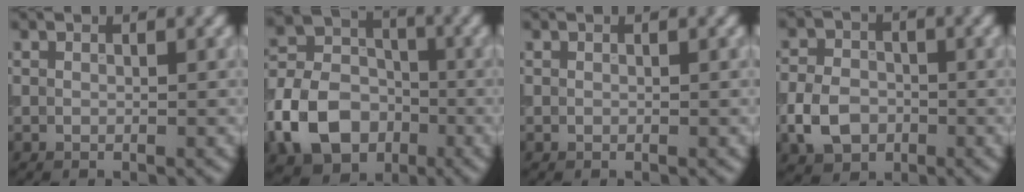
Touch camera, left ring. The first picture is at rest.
{"total": 8.8, "force": [-3.3, 6.6, 4.8], "torque": [-0.091, 0.000, -0.072]}
{"total": 0.0}
{"total": 4.6, "force": [-1.6, 3.5, 2.5], "torque": [-0.052, -0.002, -0.037]}